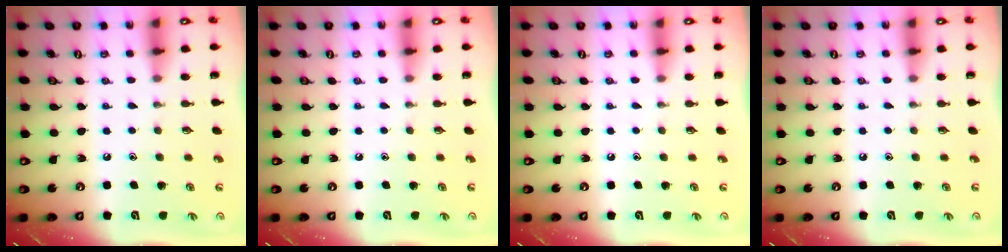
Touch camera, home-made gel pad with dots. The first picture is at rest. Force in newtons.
{"total": 0.0}
{"total": 0.0}
{"total": 0.0}